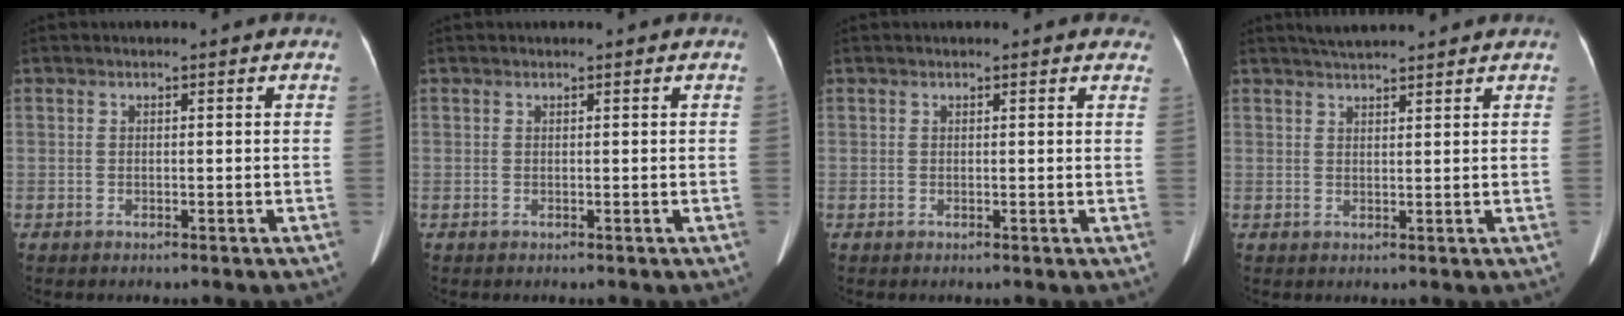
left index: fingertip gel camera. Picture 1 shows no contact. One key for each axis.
{"total": 0.0}
{"total": 3.2, "fx": 2.8, "fy": 1.0, "fz": 1.2, "tx": -0.006, "ty": 0.010, "tz": 0.016}
{"total": 5.0, "fx": 4.6, "fy": 0.4, "fz": 1.9, "tx": -0.032, "ty": 0.030, "tz": 0.077}